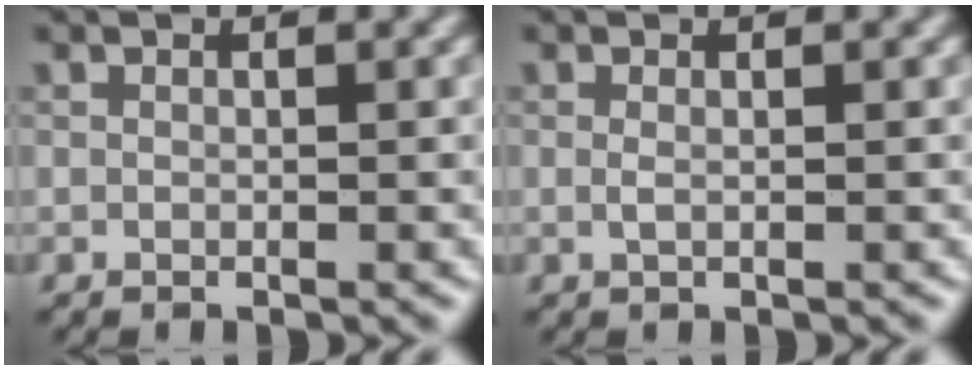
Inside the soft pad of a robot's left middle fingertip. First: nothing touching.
{"total": 0.6, "force": [0.1, 0.2, 0.6], "torque": [-0.012, 0.001, 0.001]}